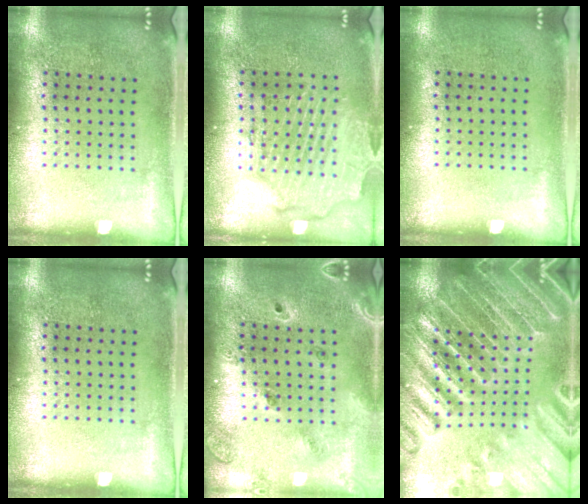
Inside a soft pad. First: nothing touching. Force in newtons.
{"total": 2.5, "press": 2.2, "slide": 1.1}
{"total": 0.0}
{"total": 0.0}
{"total": 1.4, "press": 1.3, "slide": 0.4}
{"total": 4.4, "press": 4.0, "slide": 1.7}